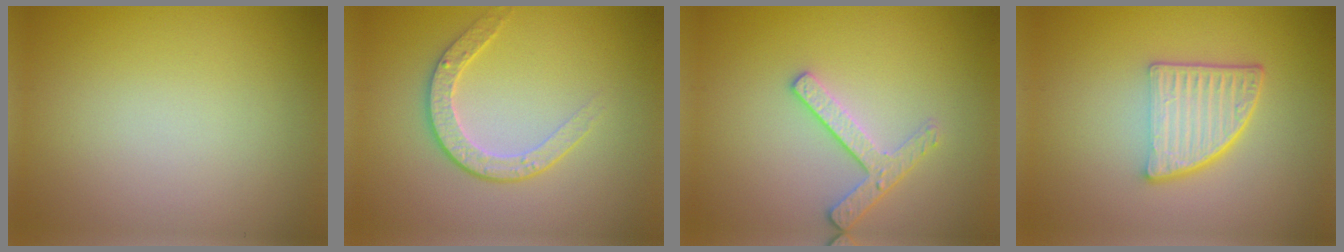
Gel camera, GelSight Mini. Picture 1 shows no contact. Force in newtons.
{"total": 2.6, "press": 2.0, "slide": 1.7}
{"total": 2.4, "press": 2.3, "slide": 0.9}
{"total": 5.2, "press": 3.6, "slide": 3.7}